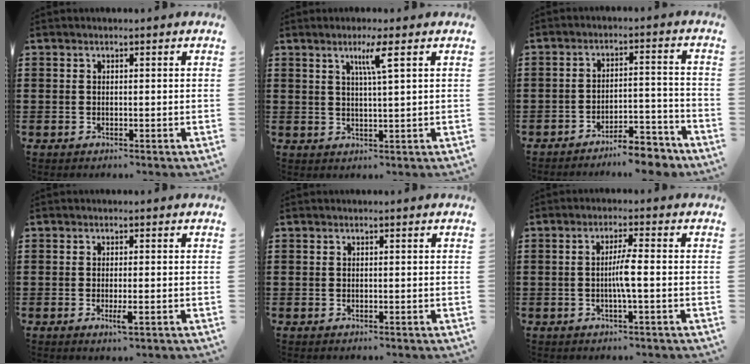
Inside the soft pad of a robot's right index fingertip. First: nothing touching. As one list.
[{"total": 3.9, "force": [2.0, -0.3, 3.4], "torque": [-0.064, -0.007, 0.029]}, {"total": 6.6, "force": [-6.2, 0.7, 2.0], "torque": [-0.026, 0.013, -0.118]}, {"total": 2.3, "force": [-0.8, 0.2, 2.1], "torque": [-0.043, -0.008, -0.016]}, {"total": 0.0}, {"total": 3.6, "force": [-0.6, -0.1, 3.6], "torque": [-0.064, -0.004, -0.013]}]